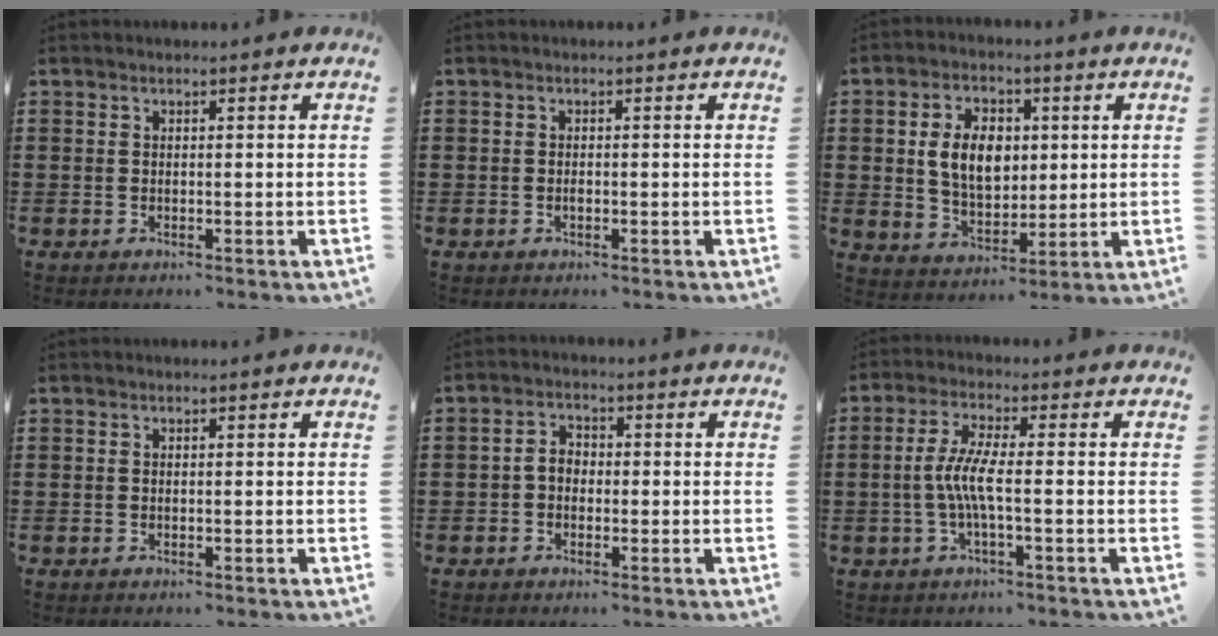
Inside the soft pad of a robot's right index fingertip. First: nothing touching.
{"total": 0.7, "force": [-0.2, 0.4, 0.4], "torque": [-0.010, -0.001, -0.004]}
{"total": 8.3, "force": [1.2, 5.7, 5.9], "torque": [-0.126, 0.008, 0.015]}
{"total": 0.0}
{"total": 2.6, "force": [-0.6, 1.9, 1.7], "torque": [-0.036, 0.007, -0.013]}
{"total": 5.4, "force": [-1.0, 0.7, 5.3], "torque": [-0.124, -0.010, -0.030]}